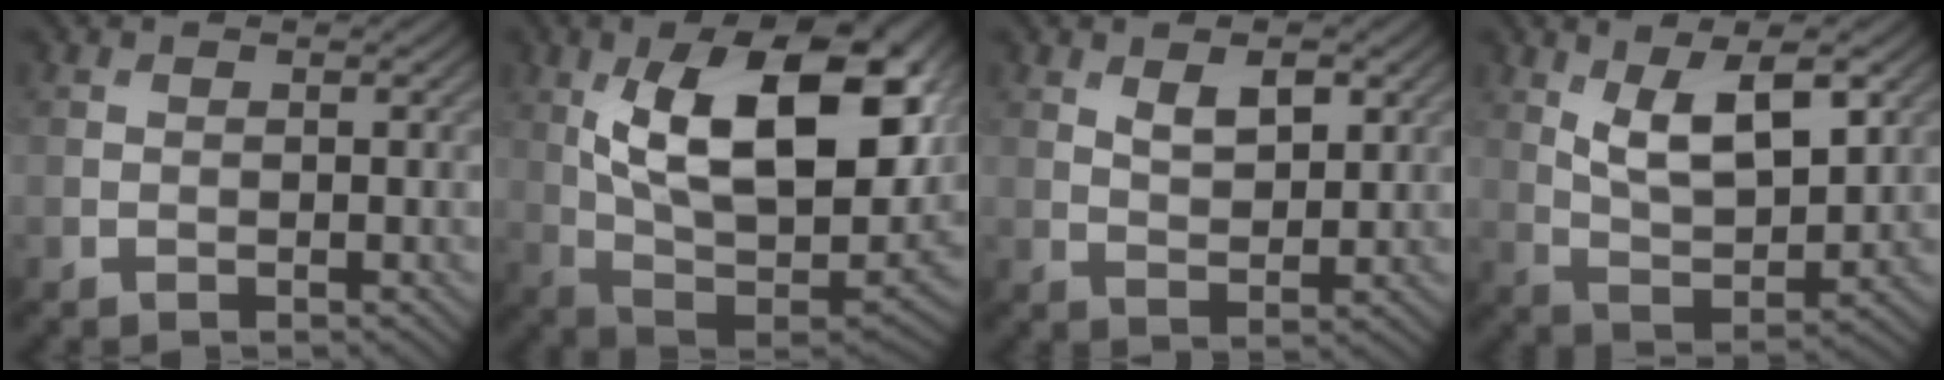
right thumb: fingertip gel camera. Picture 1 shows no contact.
{"total": 18.7, "force": [5.5, 9.1, 15.4], "torque": [-0.258, 0.013, 0.088]}
{"total": 4.0, "force": [2.0, 1.9, 2.9], "torque": [-0.056, -0.005, 0.039]}
{"total": 9.0, "force": [3.8, 3.8, 7.3], "torque": [-0.141, -0.005, 0.076]}